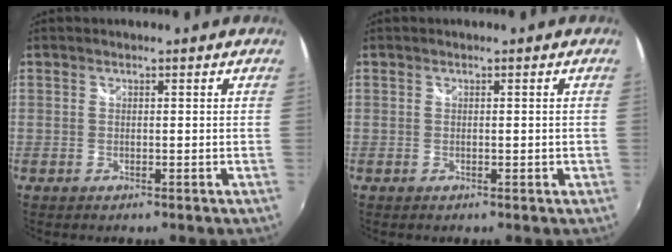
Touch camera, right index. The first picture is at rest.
{"total": 1.0, "force": [-0.3, 0.6, 0.8], "torque": [-0.008, 0.000, -0.002]}